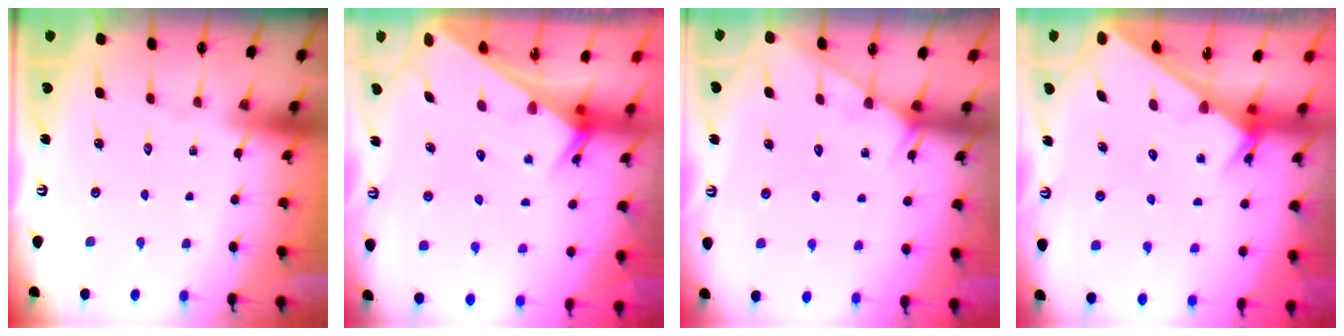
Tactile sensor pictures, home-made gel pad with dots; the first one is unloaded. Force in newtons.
{"total": 2.4, "press": 2.4, "slide": 0.2}
{"total": 4.4, "press": 4.4, "slide": 0.2}
{"total": 3.4, "press": 3.4, "slide": 0.4}